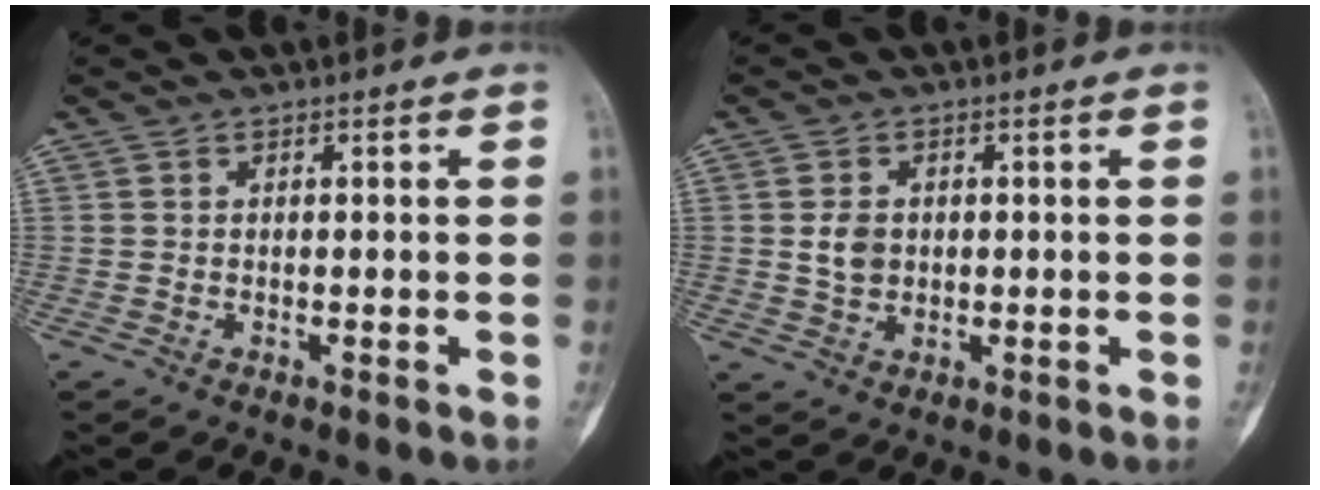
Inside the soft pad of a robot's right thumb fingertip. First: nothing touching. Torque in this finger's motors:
{"motor_torque": [0.01, 0.00, -0.04, 0.03, 0.00]}